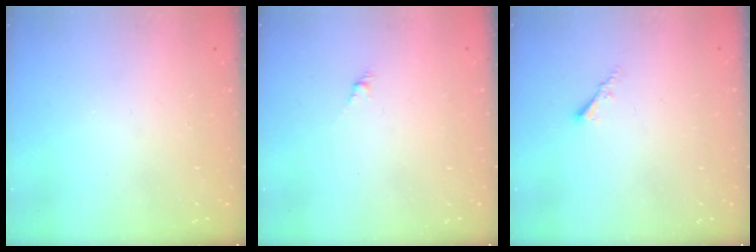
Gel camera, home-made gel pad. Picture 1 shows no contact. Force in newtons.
{"total": 1.9, "press": 1.8, "slide": 0.7}
{"total": 2.1, "press": 2.1, "slide": 0.3}